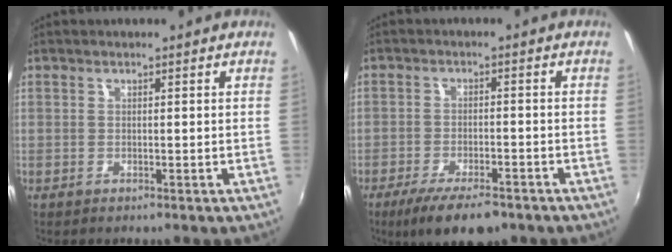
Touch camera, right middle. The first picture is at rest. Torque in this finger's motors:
{"motor_torque": [1.35, -0.79, 0.97, 0.21]}